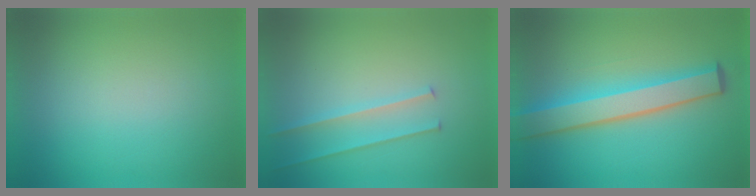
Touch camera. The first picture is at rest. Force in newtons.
{"total": 2.2}
{"total": 6.5}